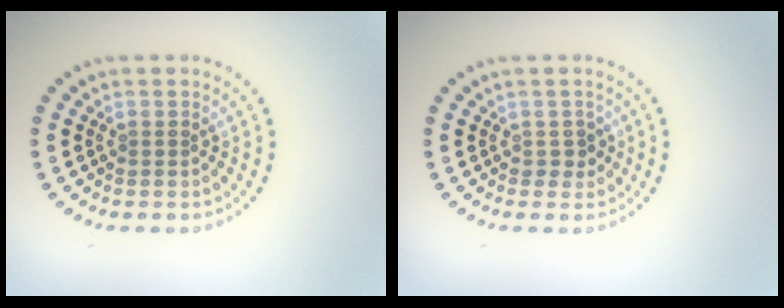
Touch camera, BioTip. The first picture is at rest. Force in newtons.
{"total": 1.3, "press": 1.0, "slide": 0.7}